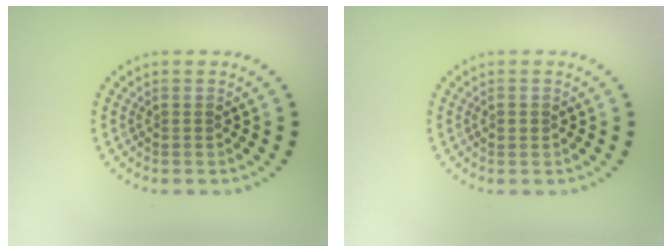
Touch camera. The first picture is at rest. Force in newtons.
{"total": 1.0, "press": 1.0, "slide": 0.1}